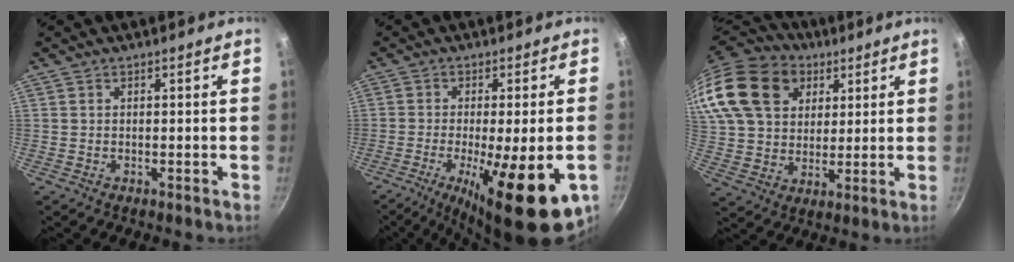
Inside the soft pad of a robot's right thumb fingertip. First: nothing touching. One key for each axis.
{"total": 19.1, "fx": -7.0, "fy": 5.1, "fz": 17.0, "tx": -0.245, "ty": -0.013, "tz": -0.094}
{"total": 26.5, "fx": 12.0, "fy": 19.3, "fz": 13.7, "tx": -0.304, "ty": 0.022, "tz": 0.223}